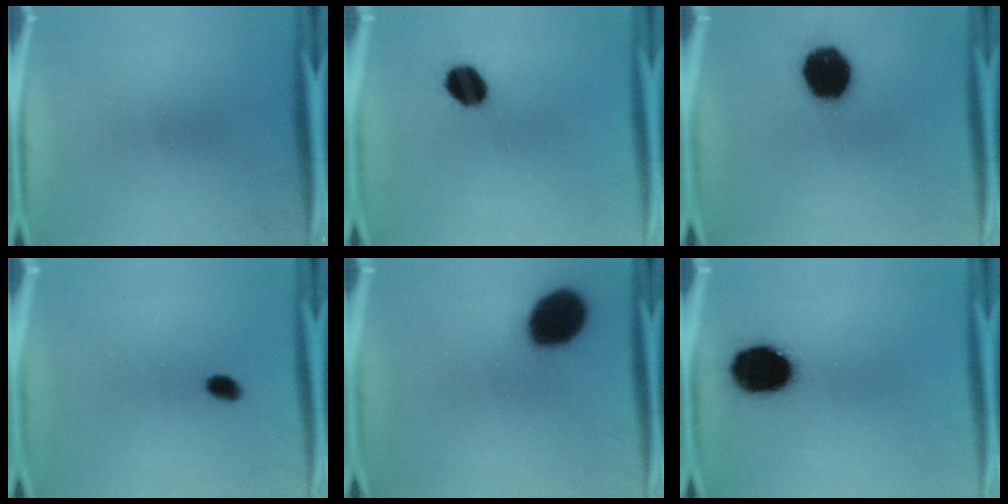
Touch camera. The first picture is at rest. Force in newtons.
{"total": 8.5}
{"total": 16.9}
{"total": 2.4}
{"total": 17.3}
{"total": 15.9}